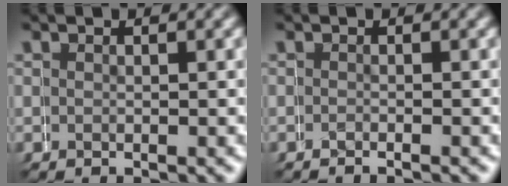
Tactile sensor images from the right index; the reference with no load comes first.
{"total": 0.9, "force": [-0.8, -0.3, -0.2], "torque": [0.008, 0.002, -0.012]}